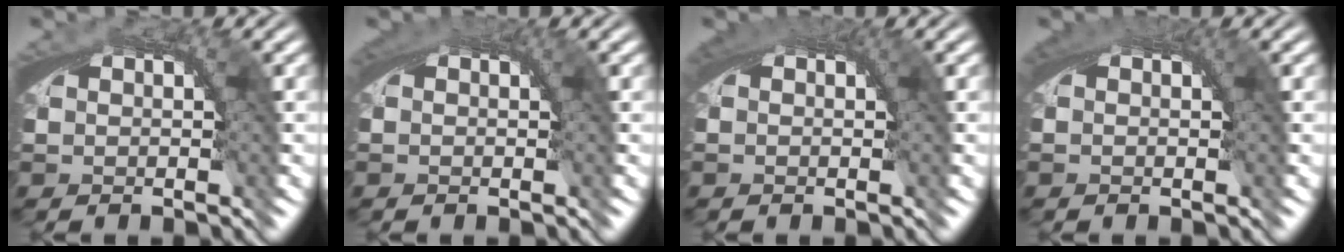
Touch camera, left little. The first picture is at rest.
{"total": 0.0}
{"total": 0.7, "force": [0.1, 0.5, 0.5], "torque": [-0.006, -0.004, 0.002]}
{"total": 0.6, "force": [0.0, 0.5, 0.4], "torque": [-0.006, -0.003, 0.001]}